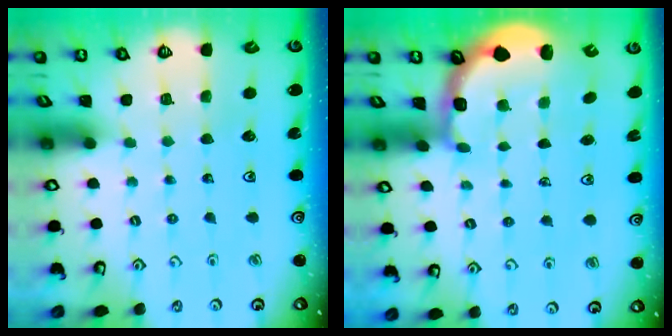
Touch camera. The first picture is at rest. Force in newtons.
{"total": 2.1, "press": 2.0, "slide": 0.6}